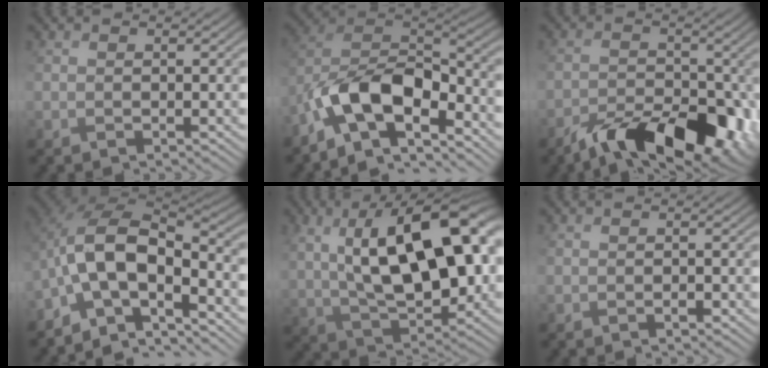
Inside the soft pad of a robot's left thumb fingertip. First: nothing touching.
{"total": 12.7, "force": [-7.1, 5.4, 9.0], "torque": [-0.174, -0.005, -0.155]}
{"total": 10.8, "force": [-6.5, 4.9, 7.1], "torque": [-0.102, -0.014, -0.110]}
{"total": 12.0, "force": [-4.7, 5.5, 9.5], "torque": [-0.182, -0.002, -0.104]}
{"total": 16.8, "force": [3.4, 8.4, 14.2], "torque": [-0.234, 0.017, 0.048]}
{"total": 0.5, "force": [-0.3, 0.2, 0.4], "torque": [-0.005, 0.000, -0.003]}